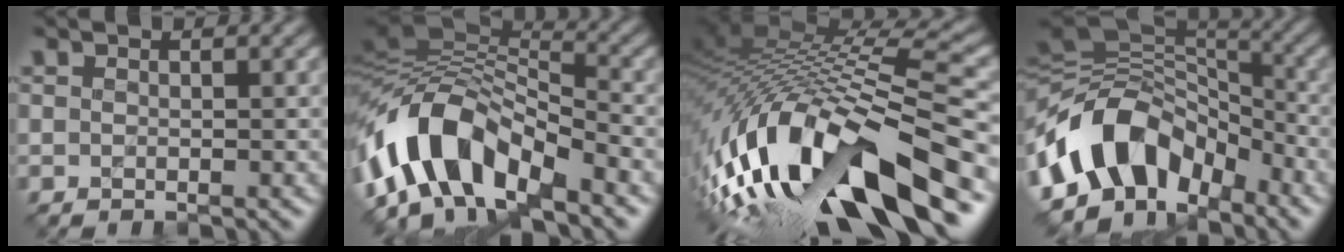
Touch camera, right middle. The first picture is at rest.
{"total": 10.1, "force": [-4.9, 4.9, 7.4], "torque": [-0.126, 0.020, -0.098]}
{"total": 17.0, "force": [-7.3, 5.9, 14.2], "torque": [-0.288, -0.003, -0.124]}
{"total": 10.9, "force": [-4.6, 7.1, 6.8], "torque": [-0.116, 0.030, -0.098]}